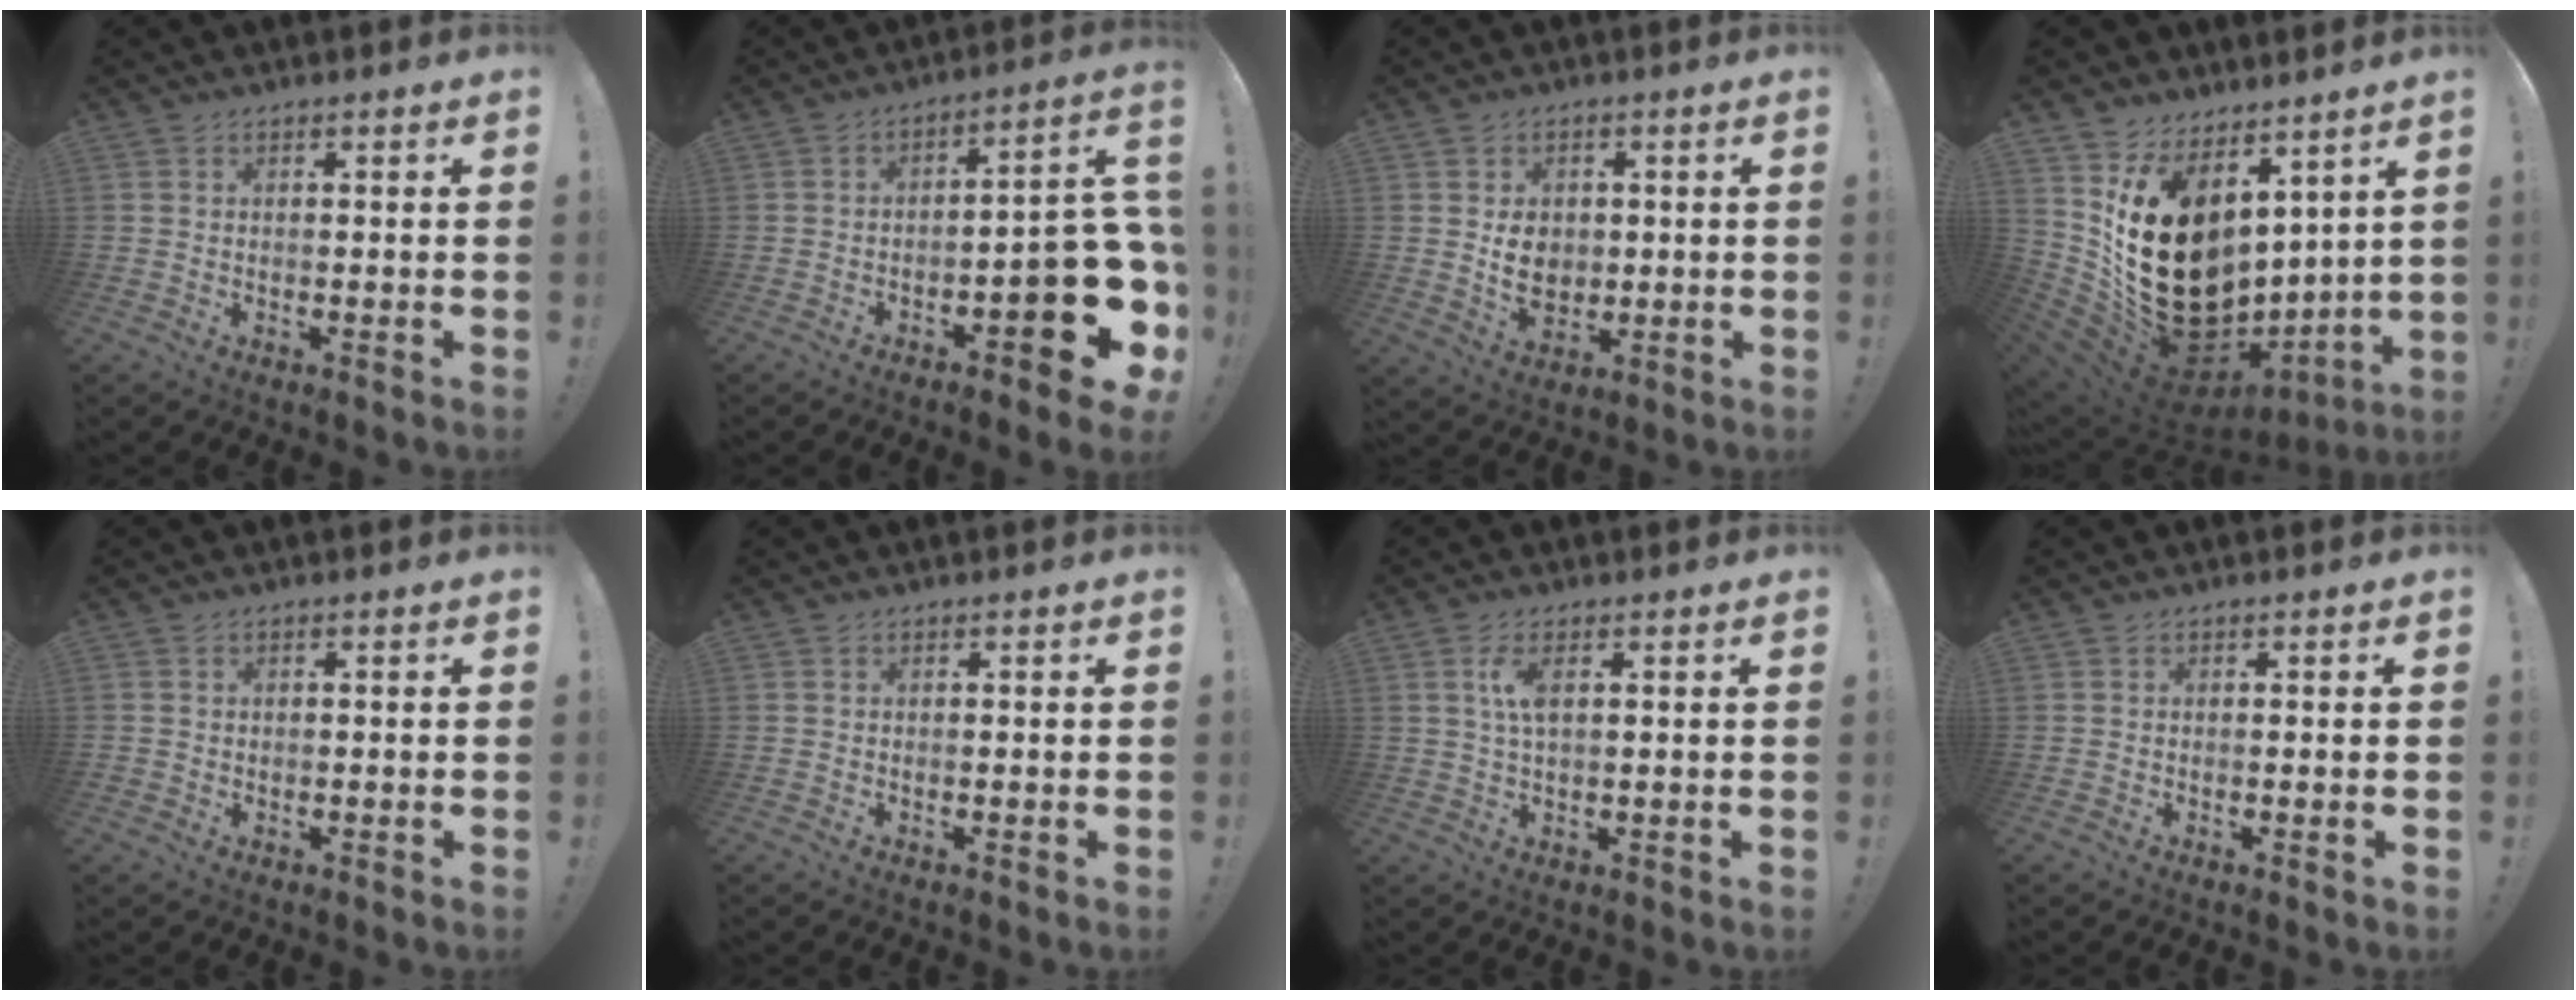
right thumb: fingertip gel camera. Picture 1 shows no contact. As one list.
[{"total": 15.9, "force": [-5.9, 5.4, 13.7], "torque": [-0.150, 0.029, -0.086]}, {"total": 7.6, "force": [0.7, 6.2, 4.2], "torque": [-0.055, -0.003, 0.015]}, {"total": 22.0, "force": [3.1, 16.5, 14.3], "torque": [-0.266, -0.038, 0.089]}, {"total": 0.9, "force": [-0.1, 0.9, 0.1], "torque": [-0.004, 0.003, -0.001]}, {"total": 0.0}, {"total": 5.1, "force": [1.3, 1.9, 4.5], "torque": [-0.083, -0.004, 0.017]}, {"total": 0.5, "force": [0.0, -0.3, 0.4], "torque": [-0.003, -0.004, -0.001]}]